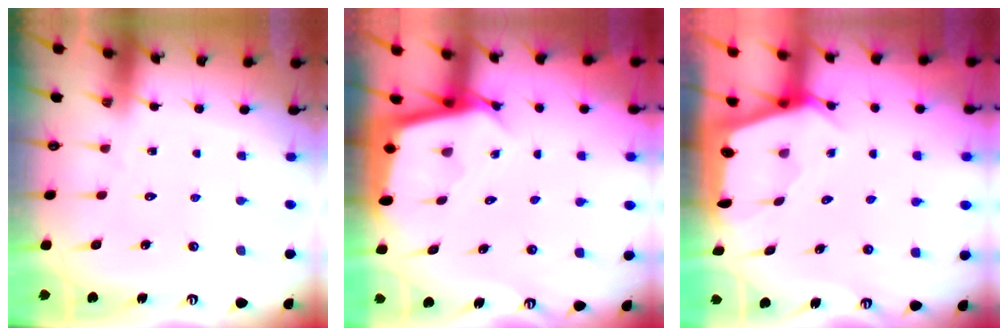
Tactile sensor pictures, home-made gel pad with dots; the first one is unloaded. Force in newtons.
{"total": 2.8, "press": 2.8, "slide": 0.2}
{"total": 2.3, "press": 2.3, "slide": 0.3}